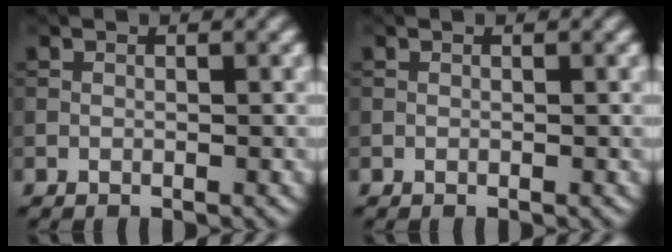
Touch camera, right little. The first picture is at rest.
{"total": 0.0}